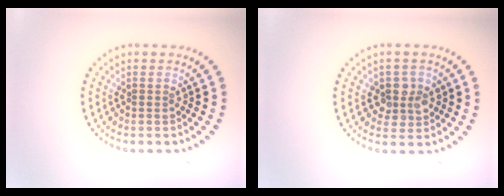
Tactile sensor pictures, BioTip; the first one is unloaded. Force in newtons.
{"total": 2.8, "press": 2.7, "slide": 0.9}